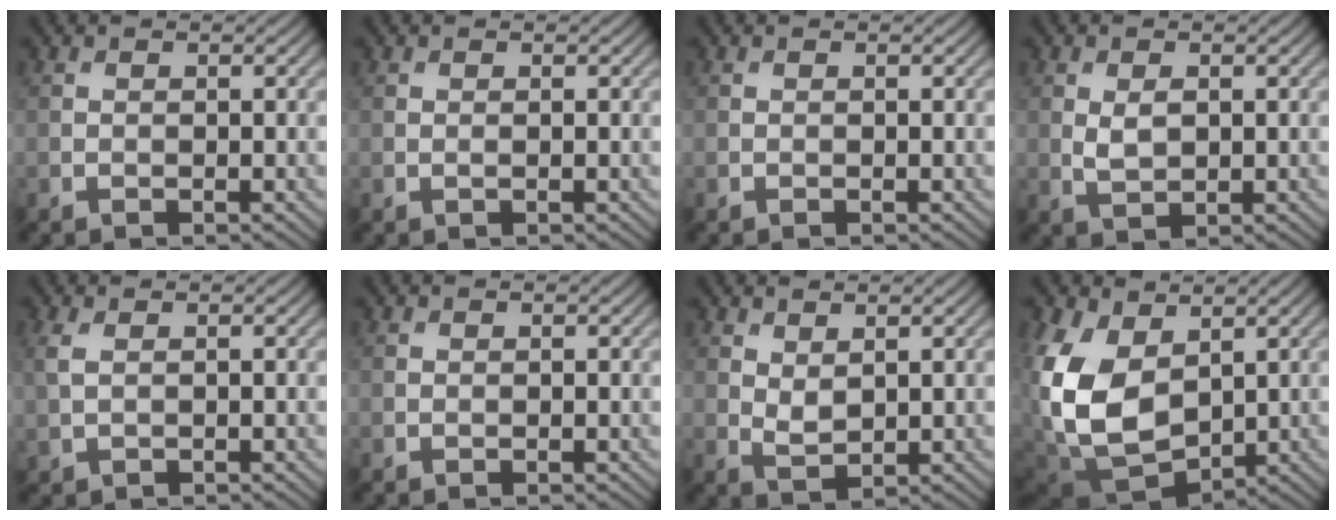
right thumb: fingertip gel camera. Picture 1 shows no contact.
{"total": 0.0}
{"total": 0.0}
{"total": 2.7, "force": [0.5, 1.6, 2.1], "torque": [-0.051, -0.007, 0.014]}
{"total": 2.2, "force": [0.7, 1.1, 1.7], "torque": [-0.057, 0.002, 0.016]}
{"total": 0.0}
{"total": 2.3, "force": [1.3, 1.1, 1.6], "torque": [-0.038, -0.006, 0.031]}
{"total": 14.1, "force": [2.3, 9.7, 10.0], "torque": [-0.260, -0.024, 0.055]}